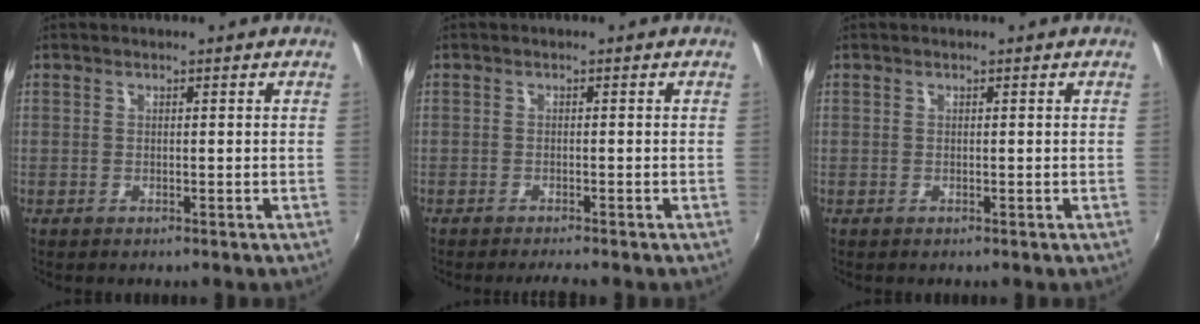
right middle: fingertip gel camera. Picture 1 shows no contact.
{"total": 2.3, "force": [-2.1, 0.0, 0.8], "torque": [-0.020, -0.012, -0.037]}
{"total": 0.0}